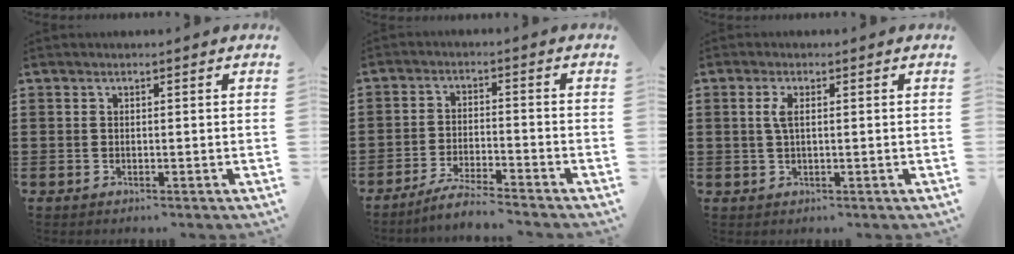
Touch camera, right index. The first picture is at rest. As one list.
[{"total": 4.4, "force": [-4.2, -0.3, 1.3], "torque": [-0.031, -0.006, -0.085]}, {"total": 2.1, "force": [0.4, 0.6, 2.0], "torque": [-0.041, 0.004, 0.005]}]